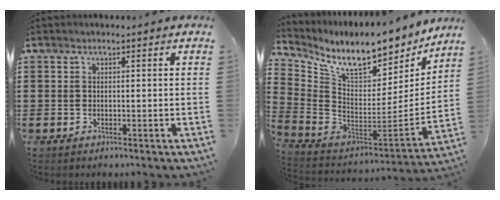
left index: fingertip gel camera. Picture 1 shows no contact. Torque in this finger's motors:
{"motor_torque": [1.06, -1.08, 0.80, 0.14]}